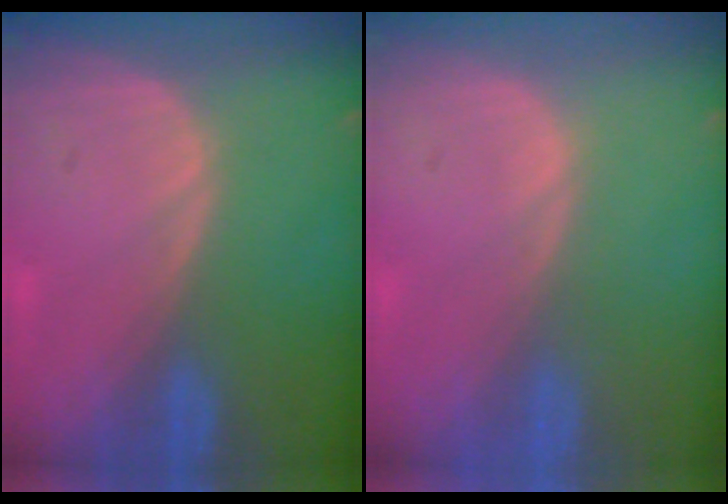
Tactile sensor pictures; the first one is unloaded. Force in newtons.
{"total": 0.0}